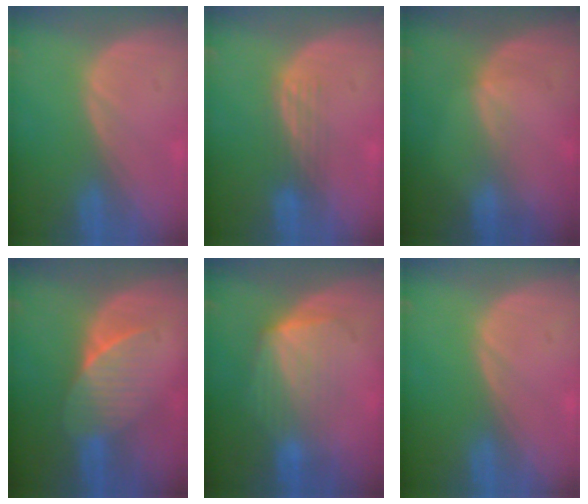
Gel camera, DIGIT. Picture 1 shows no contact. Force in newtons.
{"total": 3.0, "press": 2.7, "slide": 1.3}
{"total": 1.2, "press": 0.7, "slide": 0.9}
{"total": 6.6, "press": 6.1, "slide": 2.5}
{"total": 7.1, "press": 6.5, "slide": 2.9}
{"total": 0.0}